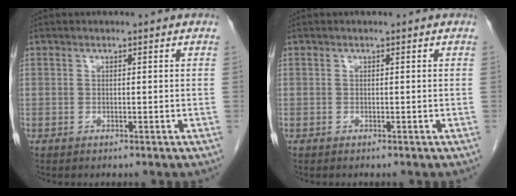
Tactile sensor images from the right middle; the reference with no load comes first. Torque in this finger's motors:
{"motor_torque": [-0.09, -0.06, 0.01, -0.02]}